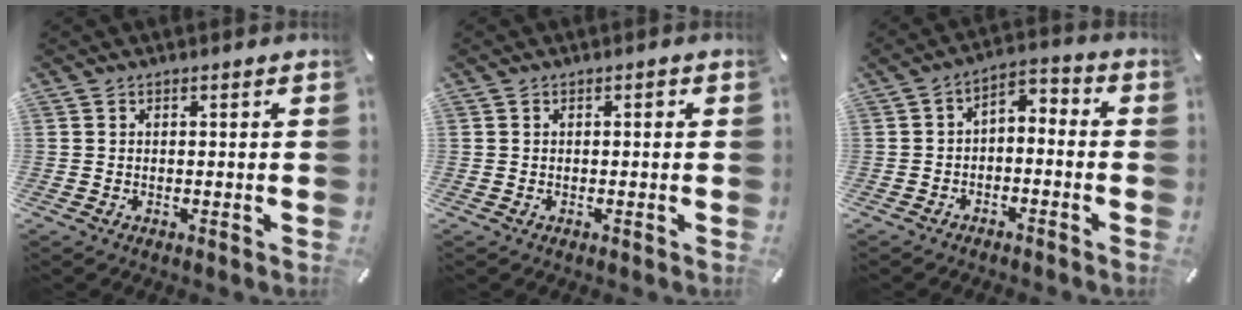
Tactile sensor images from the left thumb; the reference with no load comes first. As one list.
[{"total": 0.8, "force": [0.0, 0.5, 0.6], "torque": [-0.012, 0.004, -0.002]}, {"total": 4.3, "force": [-3.3, 2.2, 1.6], "torque": [-0.030, 0.017, -0.069]}]